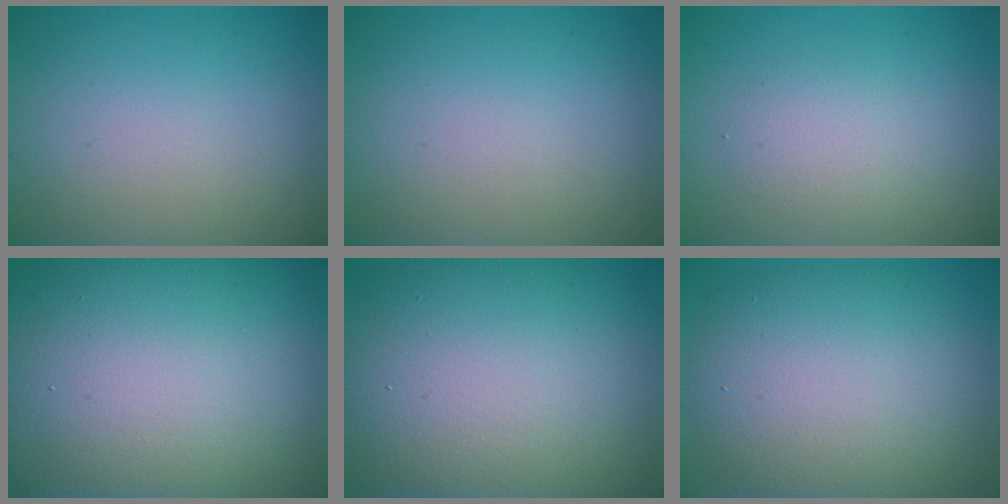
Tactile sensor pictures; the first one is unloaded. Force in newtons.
{"total": 0.0}
{"total": 2.2, "press": 2.2, "slide": 0.2}
{"total": 24.3, "press": 24.3, "slide": 0.8}
{"total": 15.7, "press": 15.6, "slide": 0.9}
{"total": 9.9, "press": 9.9, "slide": 0.3}